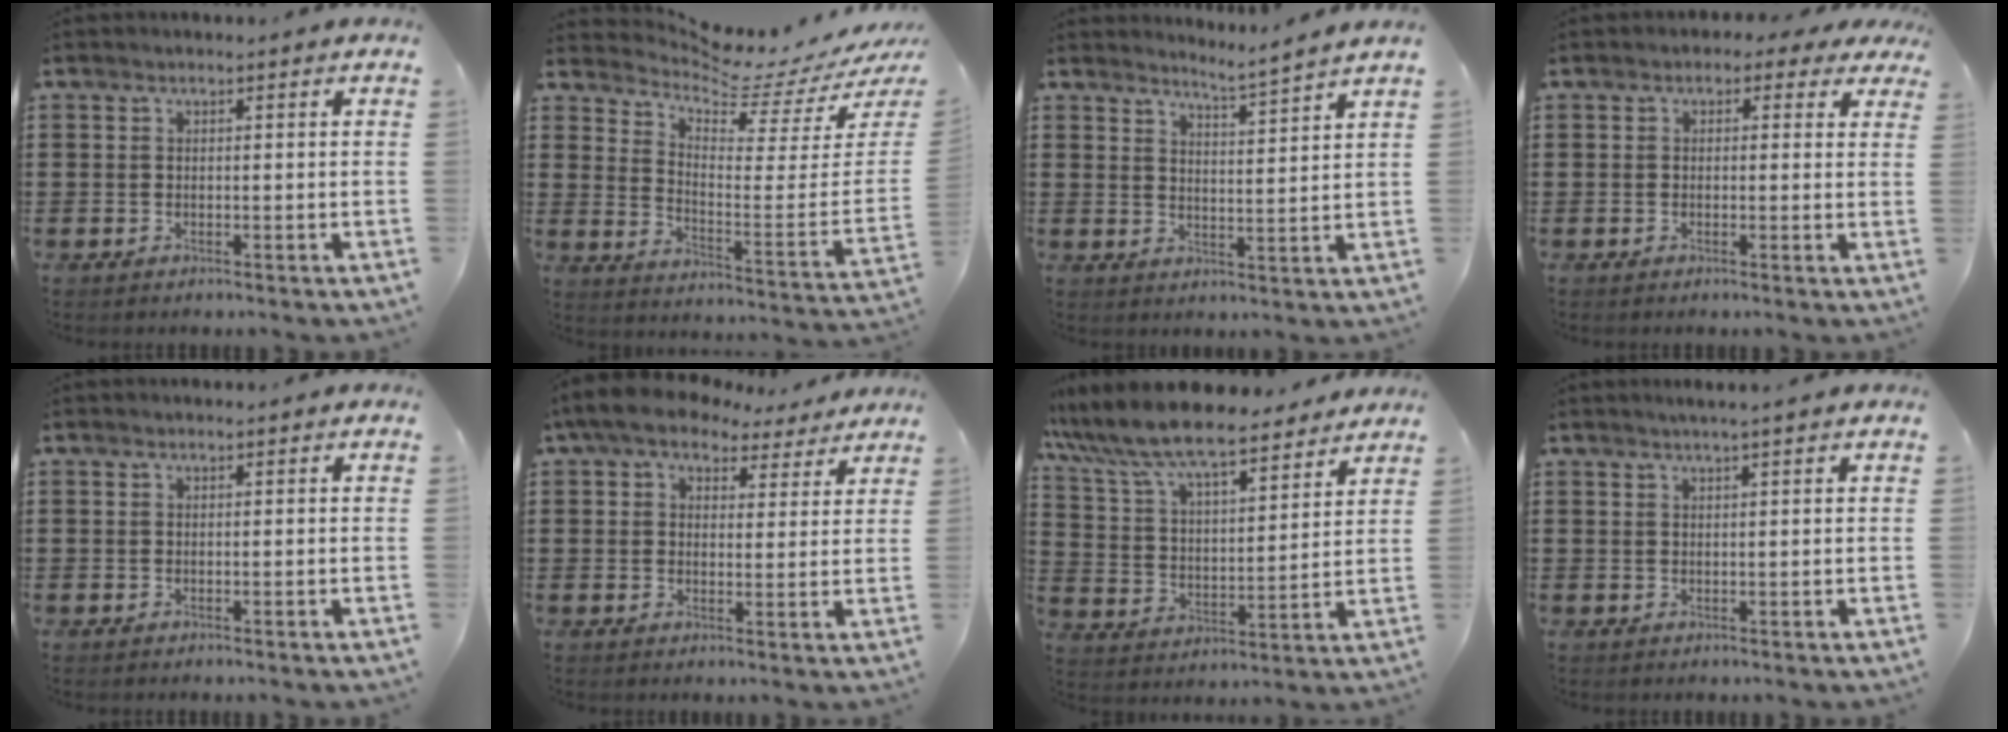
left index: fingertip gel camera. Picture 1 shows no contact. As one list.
[{"total": 5.0, "force": [4.7, 0.5, 1.5], "torque": [-0.045, -0.060, 0.070]}, {"total": 3.8, "force": [3.6, -1.2, 0.5], "torque": [-0.023, -0.027, 0.060]}, {"total": 1.5, "force": [0.5, 1.2, 0.8], "torque": [-0.013, 0.005, 0.004]}, {"total": 0.0}, {"total": 6.4, "force": [5.1, 2.8, 2.8], "torque": [-0.068, -0.009, 0.091]}, {"total": 9.2, "force": [8.2, 1.4, 3.8], "torque": [-0.107, -0.040, 0.143]}, {"total": 1.6, "force": [1.2, -0.2, 1.0], "torque": [-0.018, -0.001, 0.022]}]